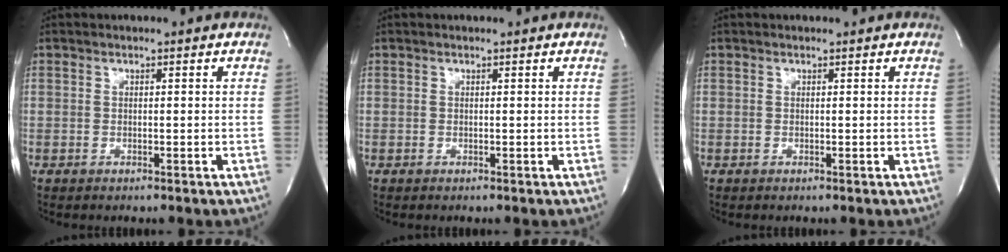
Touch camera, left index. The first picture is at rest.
{"total": 0.0}
{"total": 0.0}